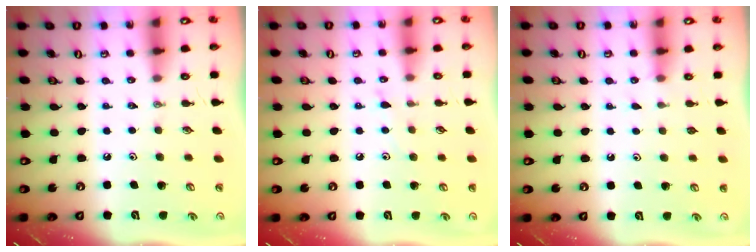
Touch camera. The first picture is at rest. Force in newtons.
{"total": 5.7, "press": 5.6, "slide": 0.7}
{"total": 1.7, "press": 1.6, "slide": 0.2}